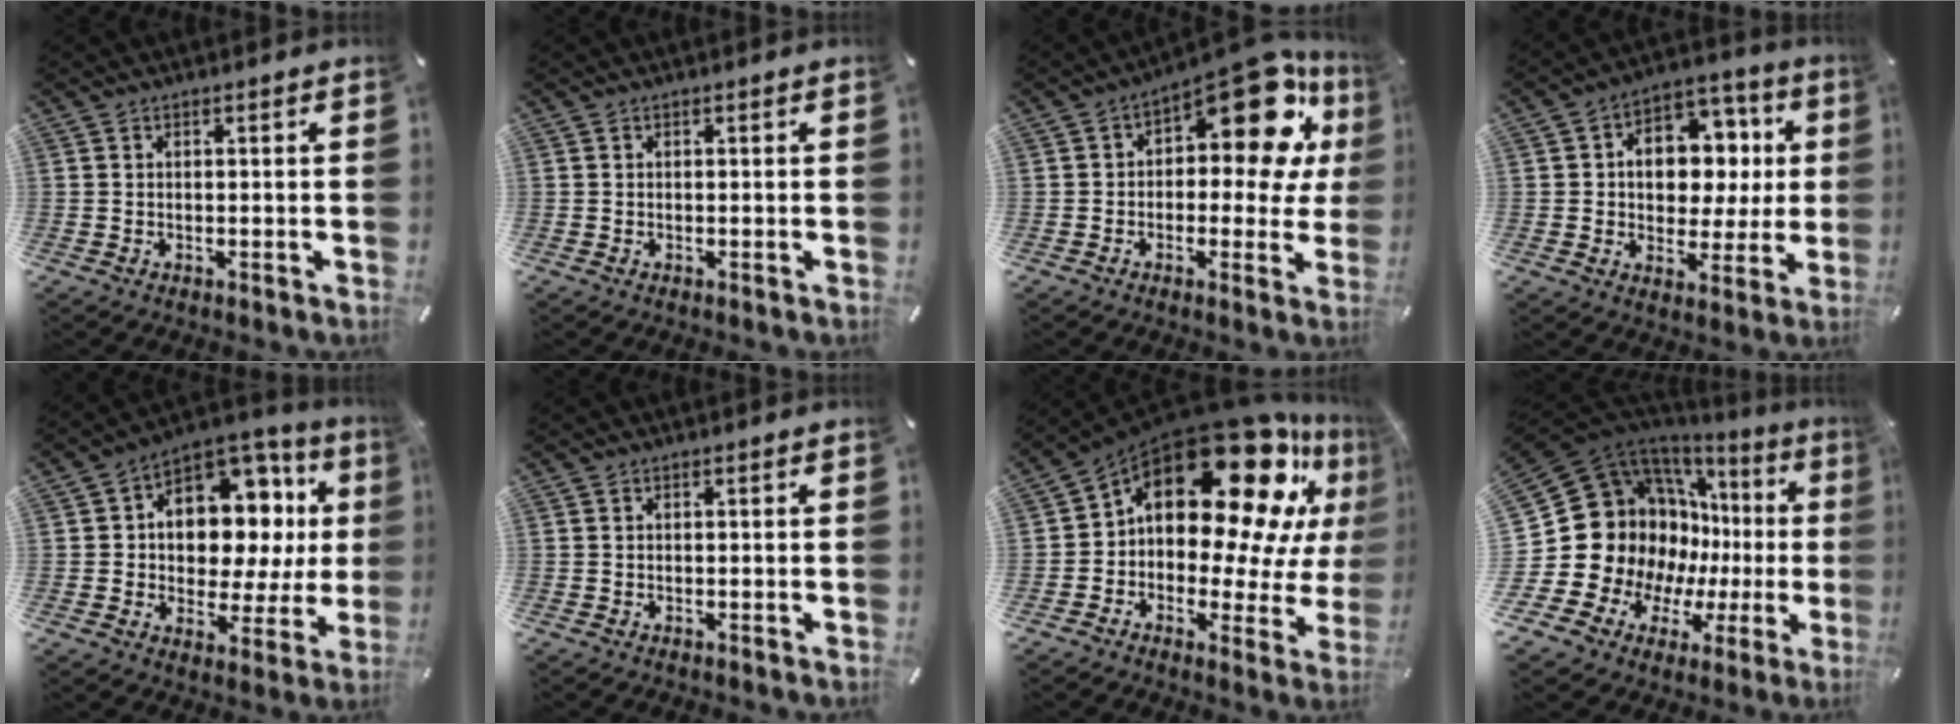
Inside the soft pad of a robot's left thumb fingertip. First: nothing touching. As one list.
[{"total": 0.0}, {"total": 17.3, "force": [8.6, 7.7, 12.9], "torque": [-0.179, -0.068, 0.144]}, {"total": 11.3, "force": [0.9, 9.6, 5.8], "torque": [-0.080, -0.007, 0.023]}, {"total": 14.9, "force": [4.3, 11.0, 9.0], "torque": [-0.112, -0.049, 0.076]}, {"total": 0.0}, {"total": 24.9, "force": [12.2, 12.9, 17.4], "torque": [-0.279, -0.102, 0.207]}, {"total": 22.5, "force": [3.1, 18.6, 12.3], "torque": [-0.216, -0.073, 0.111]}]